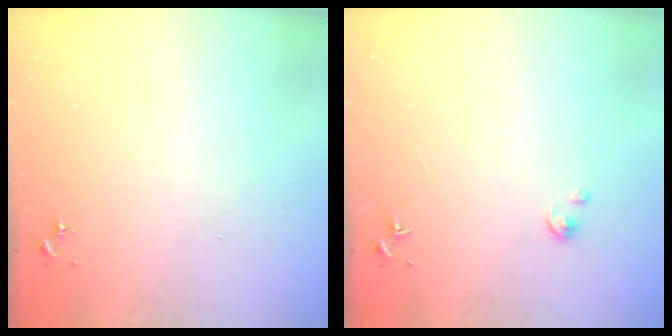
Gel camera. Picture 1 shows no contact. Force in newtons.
{"total": 2.1, "press": 2.1, "slide": 0.2}